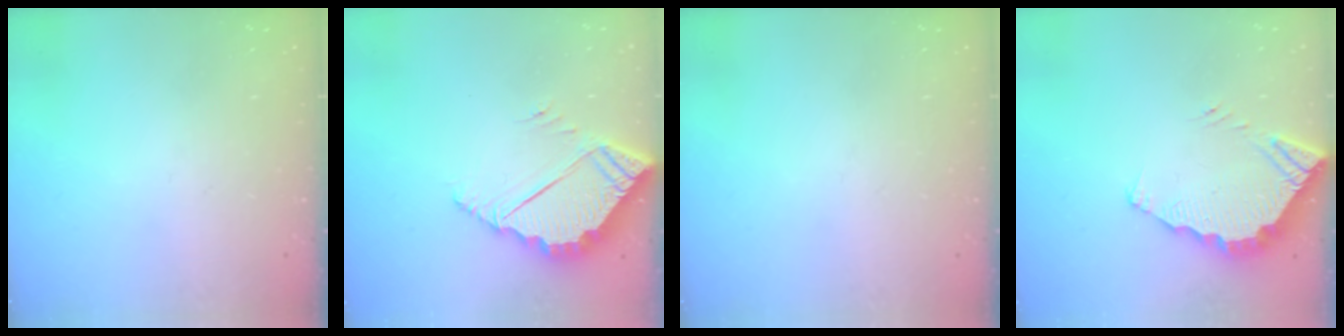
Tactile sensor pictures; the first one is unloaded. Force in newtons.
{"total": 5.8, "press": 5.8, "slide": 0.2}
{"total": 0.0}
{"total": 3.8, "press": 3.8, "slide": 0.2}